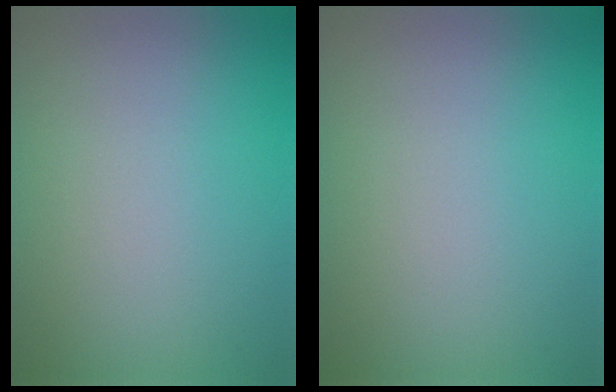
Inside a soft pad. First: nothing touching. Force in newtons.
{"total": 0.0}